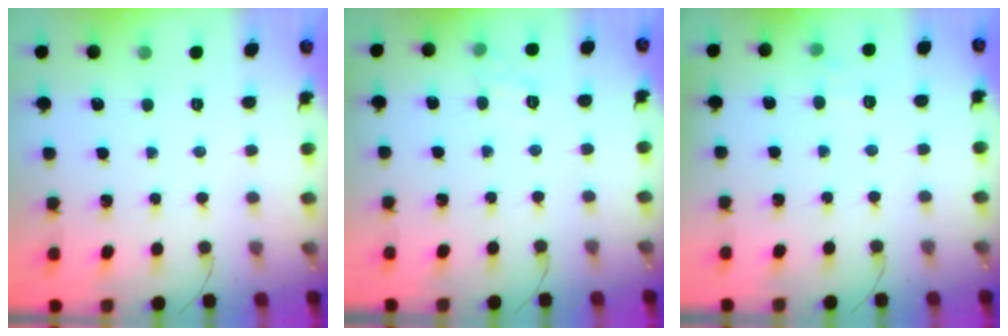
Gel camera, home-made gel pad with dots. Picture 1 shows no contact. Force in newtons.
{"total": 5.8, "press": 5.7, "slide": 1.3}
{"total": 5.5, "press": 5.3, "slide": 1.6}